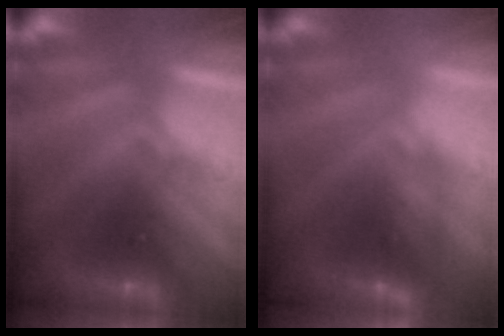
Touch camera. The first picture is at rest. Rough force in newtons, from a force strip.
{"total": 4.7}